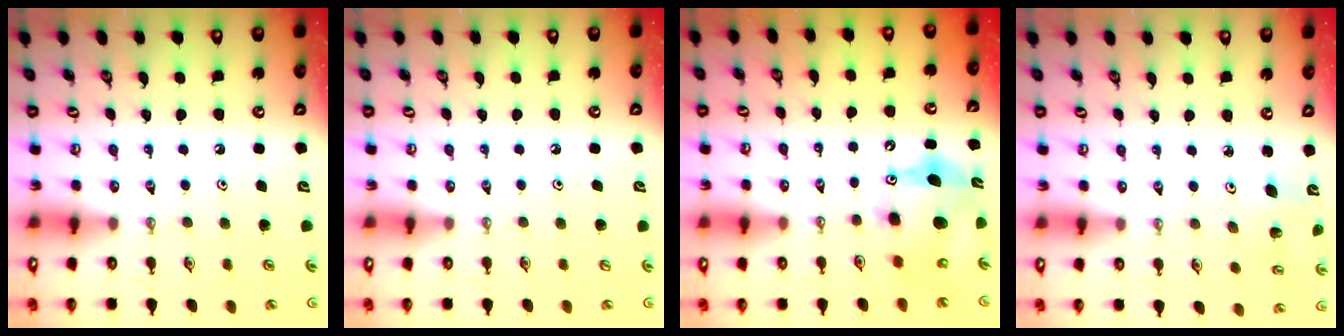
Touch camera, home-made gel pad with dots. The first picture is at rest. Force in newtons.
{"total": 0.7, "press": 0.1, "slide": 0.7}
{"total": 10.3, "press": 10.0, "slide": 2.4}
{"total": 3.7, "press": 3.4, "slide": 1.5}